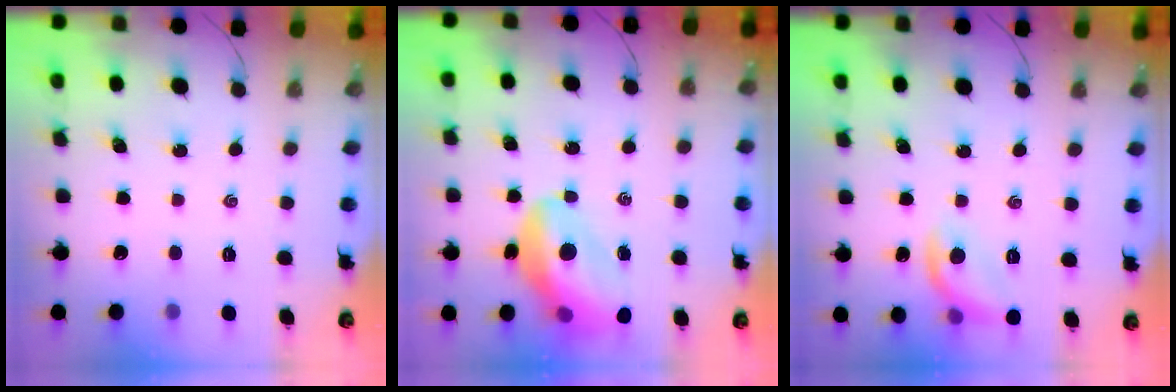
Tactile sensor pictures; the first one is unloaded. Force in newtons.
{"total": 15.0, "press": 14.4, "slide": 3.9}
{"total": 9.6, "press": 9.6, "slide": 0.4}